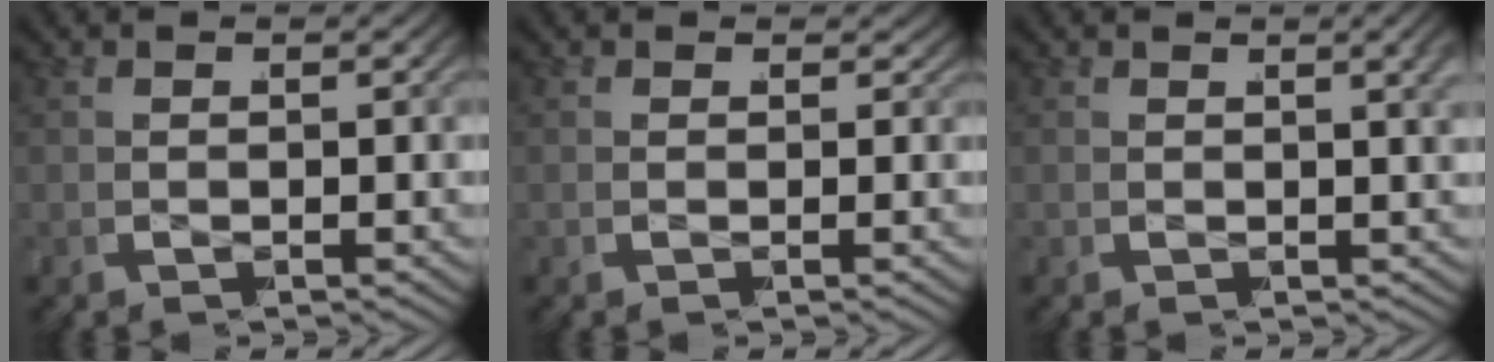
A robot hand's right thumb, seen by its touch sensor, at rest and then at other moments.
{"total": 1.1, "force": [0.8, 0.8, 0.3], "torque": [-0.007, -0.006, 0.013]}
{"total": 1.0, "force": [0.1, -1.0, 0.0], "torque": [0.002, 0.005, 0.003]}